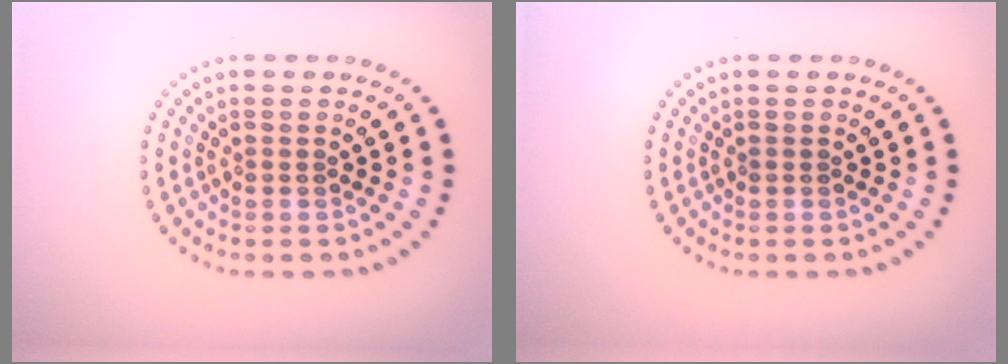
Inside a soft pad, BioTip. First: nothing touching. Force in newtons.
{"total": 0.0}